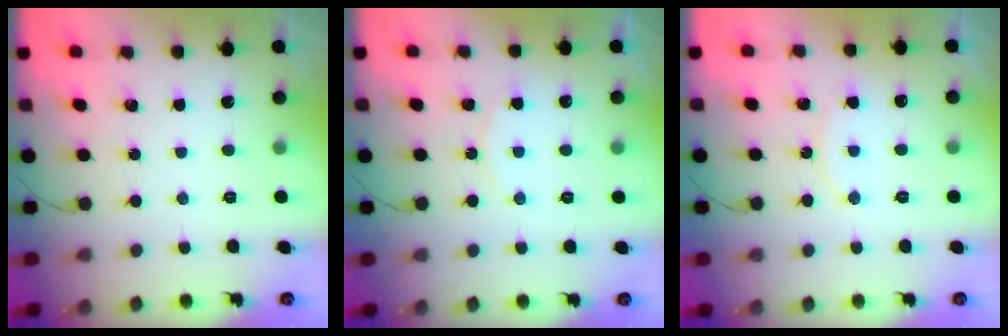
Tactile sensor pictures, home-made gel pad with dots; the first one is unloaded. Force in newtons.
{"total": 4.4, "press": 4.4, "slide": 0.6}
{"total": 6.0, "press": 5.9, "slide": 0.4}